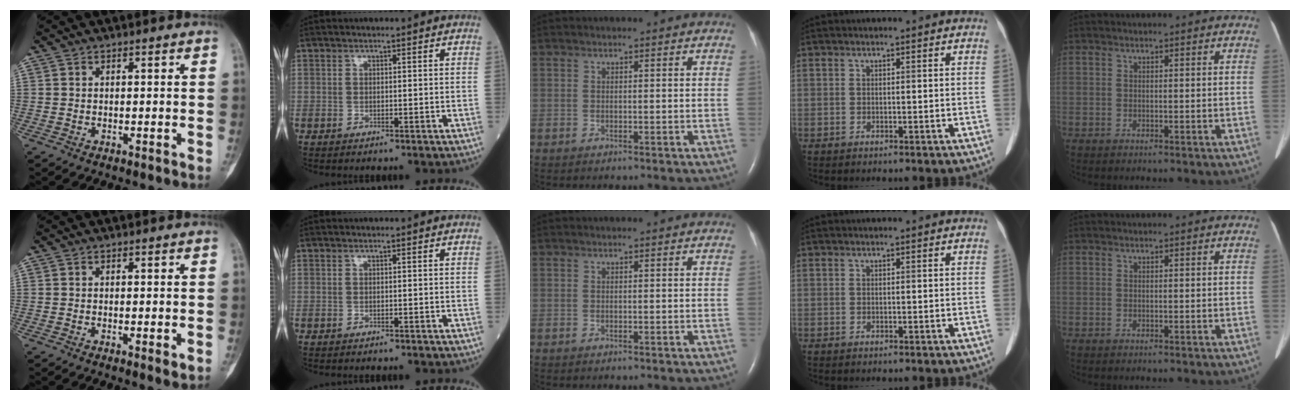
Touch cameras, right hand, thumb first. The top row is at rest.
{"thumb": {"total": 2.0, "force": [-0.4, 0.5, 1.9], "torque": [-0.033, -0.008, -0.005]}}